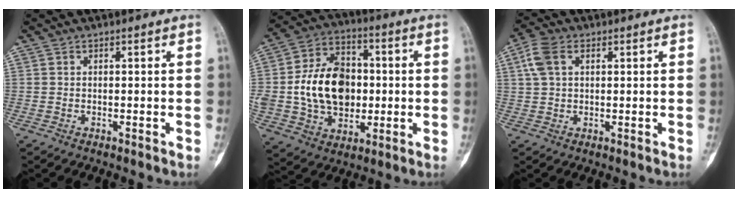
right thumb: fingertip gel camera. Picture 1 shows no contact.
{"total": 18.0, "force": [0.0, 13.1, 12.3], "torque": [-0.185, 0.020, 0.007]}
{"total": 5.7, "force": [2.0, 3.4, 4.0], "torque": [-0.093, 0.014, 0.041]}